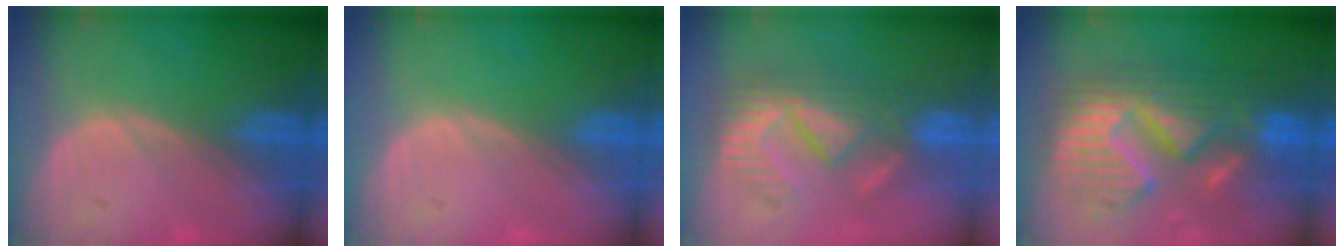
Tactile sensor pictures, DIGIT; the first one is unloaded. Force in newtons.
{"total": 0.0}
{"total": 9.4, "press": 8.1, "slide": 4.6}
{"total": 13.1, "press": 13.0, "slide": 1.2}